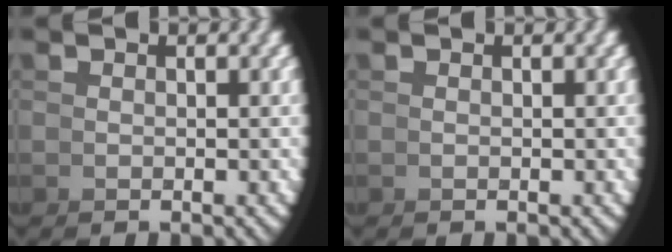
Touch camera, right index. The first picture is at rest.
{"total": 0.0}